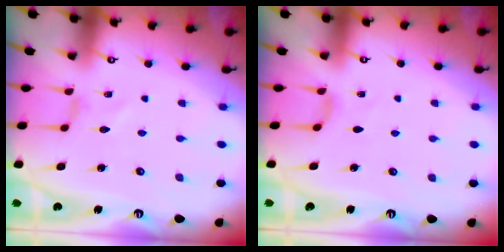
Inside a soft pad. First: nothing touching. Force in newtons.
{"total": 3.1, "press": 3.0, "slide": 0.5}